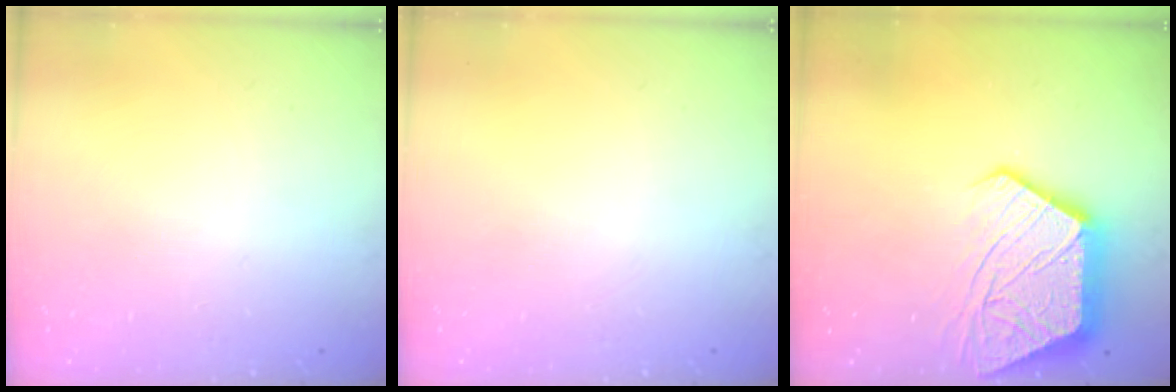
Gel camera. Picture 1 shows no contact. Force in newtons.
{"total": 0.0}
{"total": 14.6, "press": 14.5, "slide": 1.2}